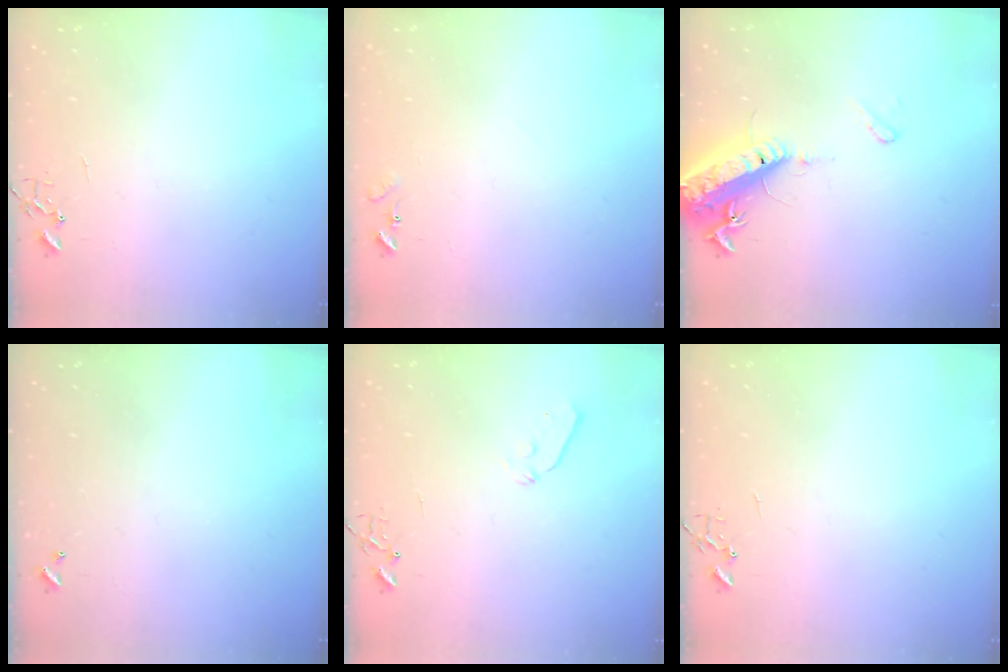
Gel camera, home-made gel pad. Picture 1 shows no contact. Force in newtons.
{"total": 7.7, "press": 7.6, "slide": 0.6}
{"total": 16.9, "press": 16.5, "slide": 3.9}
{"total": 0.0}
{"total": 4.9, "press": 4.8, "slide": 0.7}
{"total": 0.0}